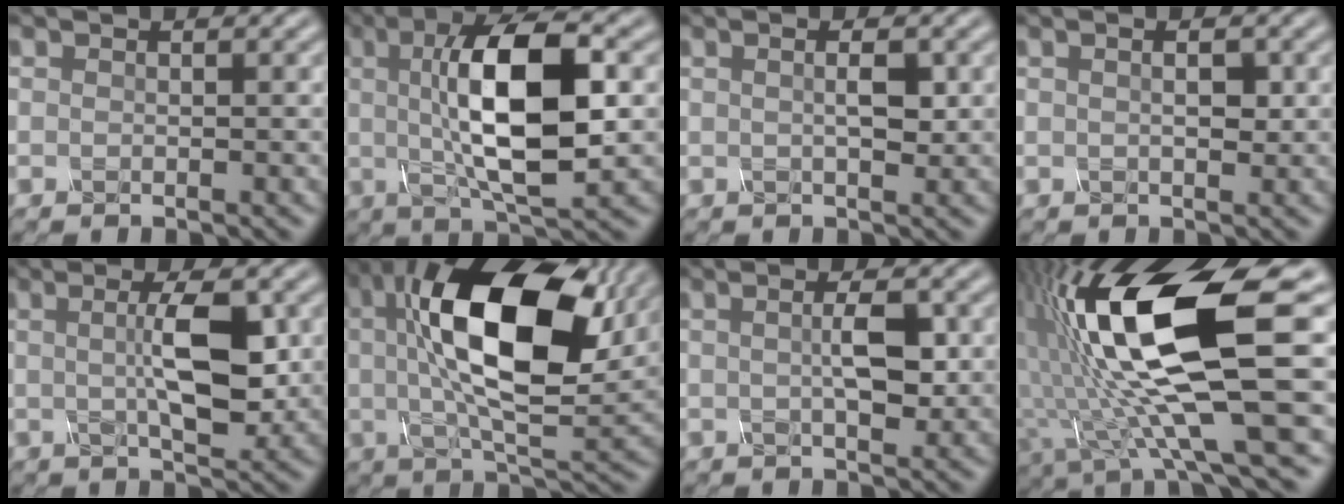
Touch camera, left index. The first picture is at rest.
{"total": 10.9, "force": [1.1, 3.5, 10.3], "torque": [-0.164, 0.009, 0.017]}
{"total": 2.3, "force": [0.5, 0.5, 2.2], "torque": [-0.031, -0.002, 0.009]}
{"total": 2.2, "force": [0.7, 0.8, 2.0], "torque": [-0.018, 0.000, 0.004]}
{"total": 6.0, "force": [0.8, 1.5, 5.8], "torque": [-0.094, 0.003, 0.014]}
{"total": 14.5, "force": [3.7, 6.2, 12.6], "torque": [-0.215, 0.008, 0.056]}
{"total": 3.5, "force": [0.5, 0.8, 3.4], "torque": [-0.060, 0.003, 0.007]}
{"total": 15.1, "force": [2.1, 4.2, 14.3], "torque": [-0.261, -0.008, 0.039]}